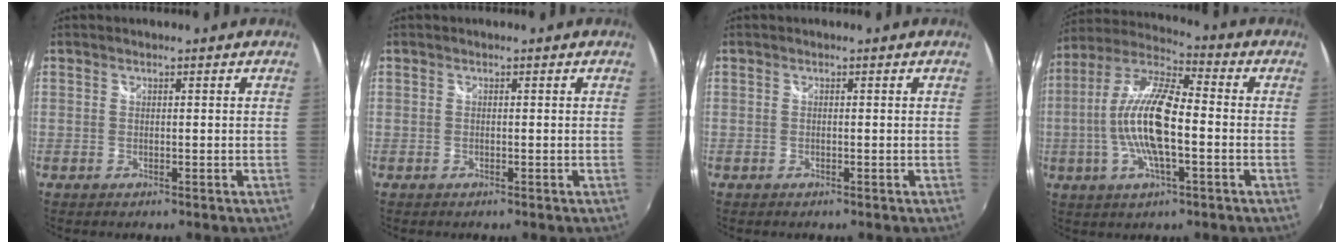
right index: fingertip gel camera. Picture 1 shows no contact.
{"total": 0.0}
{"total": 0.0}
{"total": 15.2, "force": [-2.2, 4.4, 14.4], "torque": [-0.281, 0.002, -0.049]}